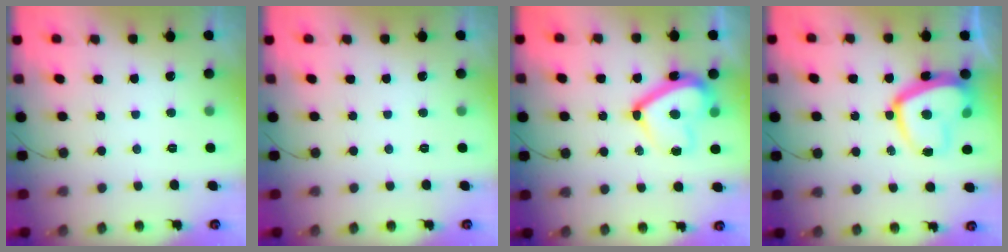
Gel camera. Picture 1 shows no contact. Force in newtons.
{"total": 0.0}
{"total": 15.2, "press": 15.1, "slide": 1.8}
{"total": 14.8, "press": 14.8, "slide": 1.2}